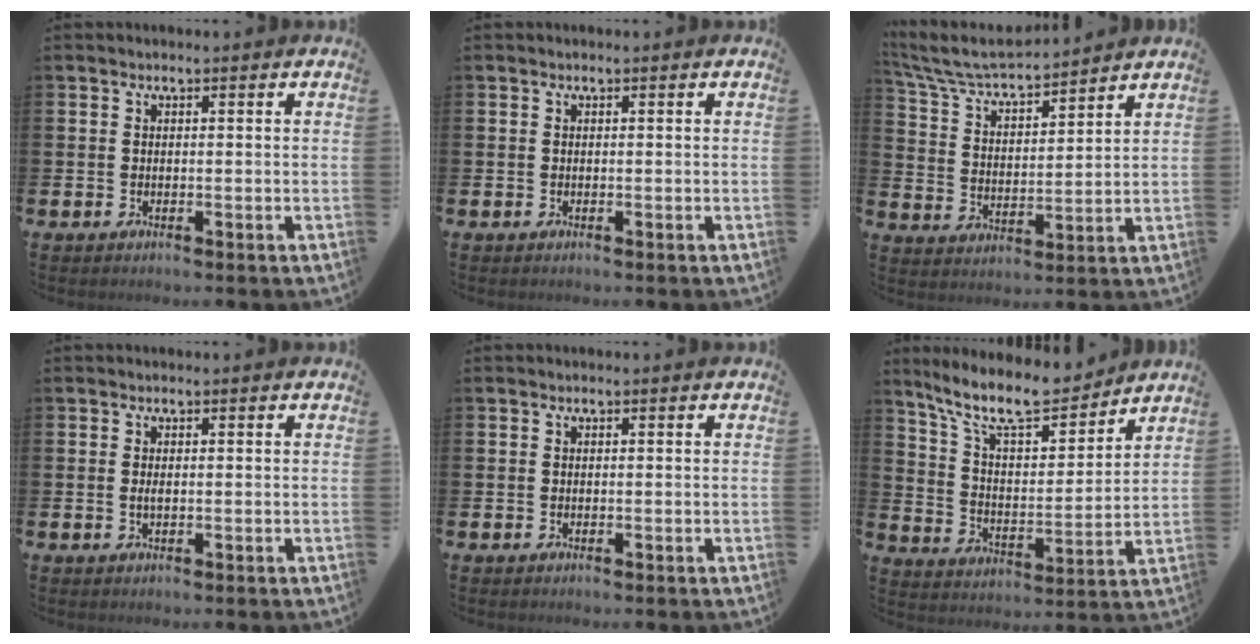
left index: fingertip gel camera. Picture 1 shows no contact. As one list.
[{"total": 0.0}, {"total": 6.5, "force": [6.2, 1.0, 1.9], "torque": [-0.071, -0.044, 0.106]}, {"total": 0.7, "force": [0.0, 0.2, 0.7], "torque": [-0.013, 0.001, -0.001]}, {"total": 0.0}, {"total": 11.1, "force": [9.7, 2.6, 4.5], "torque": [-0.112, -0.062, 0.170]}]